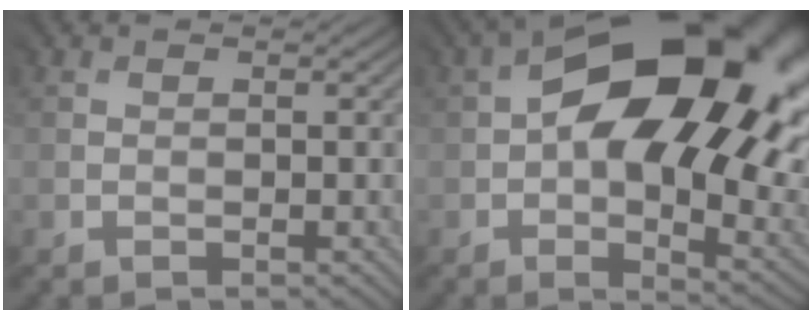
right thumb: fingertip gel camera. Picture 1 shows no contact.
{"total": 20.1, "force": [4.6, 11.7, 15.8], "torque": [-0.257, 0.006, 0.091]}